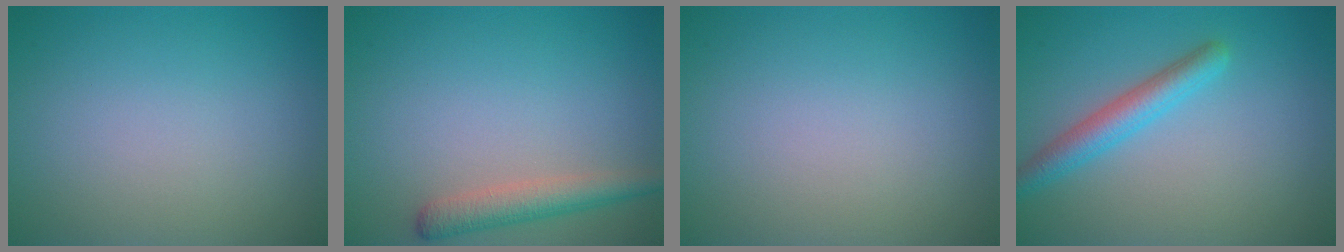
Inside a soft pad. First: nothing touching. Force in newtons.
{"total": 2.9, "press": 2.9, "slide": 0.2}
{"total": 0.0}
{"total": 3.0, "press": 3.0, "slide": 0.1}